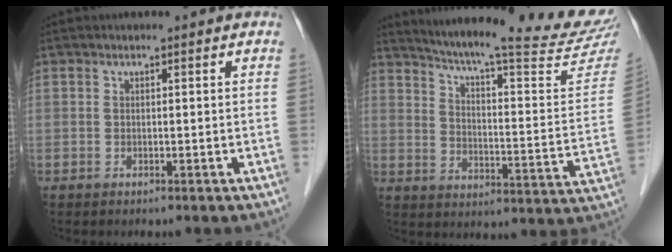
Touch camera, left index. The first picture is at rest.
{"total": 26.2, "force": [24.0, -0.1, 10.6], "torque": [-0.160, -0.089, 0.305]}